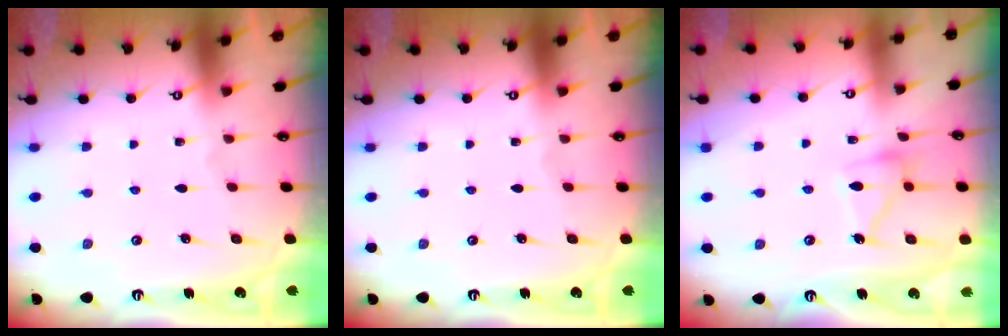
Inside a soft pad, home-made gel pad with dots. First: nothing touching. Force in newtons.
{"total": 0.0}
{"total": 12.3, "press": 12.3, "slide": 0.7}